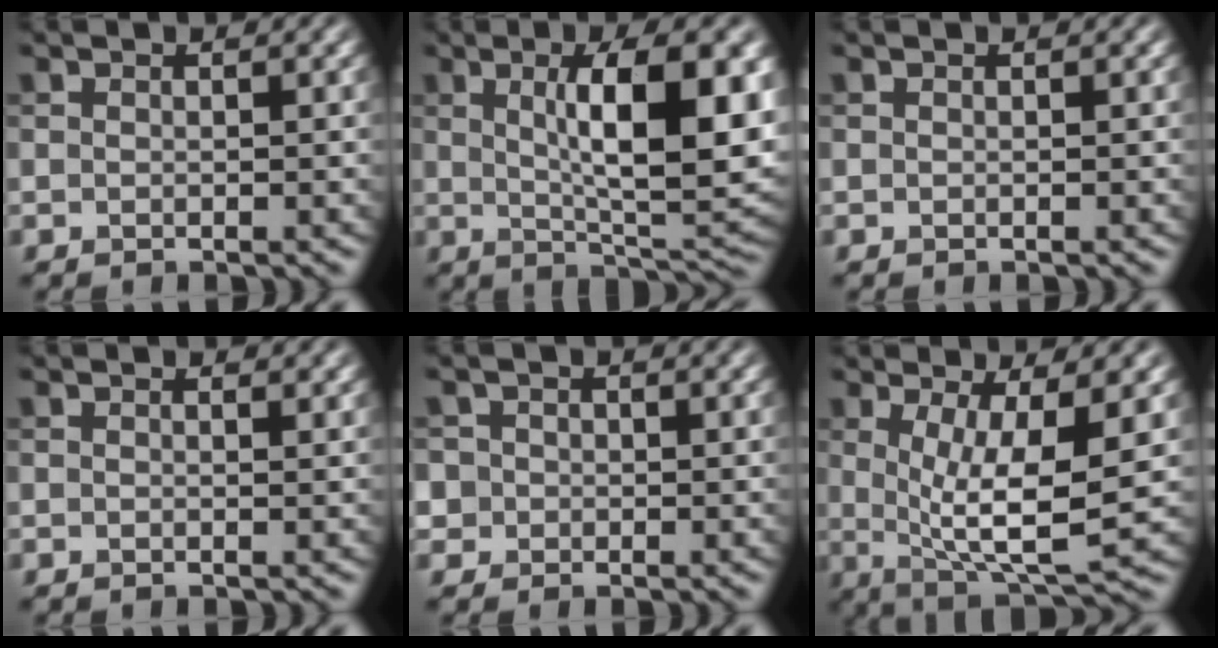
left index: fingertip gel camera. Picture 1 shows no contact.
{"total": 10.6, "force": [1.8, 3.3, 10.0], "torque": [-0.136, -0.004, 0.035]}
{"total": 0.0}
{"total": 0.7, "force": [0.5, 0.1, 0.5], "torque": [-0.007, 0.001, 0.005]}
{"total": 2.6, "force": [0.4, 2.5, 0.5], "torque": [0.002, 0.009, 0.000]}
{"total": 7.8, "force": [0.3, 2.0, 7.5], "torque": [-0.129, -0.014, 0.011]}